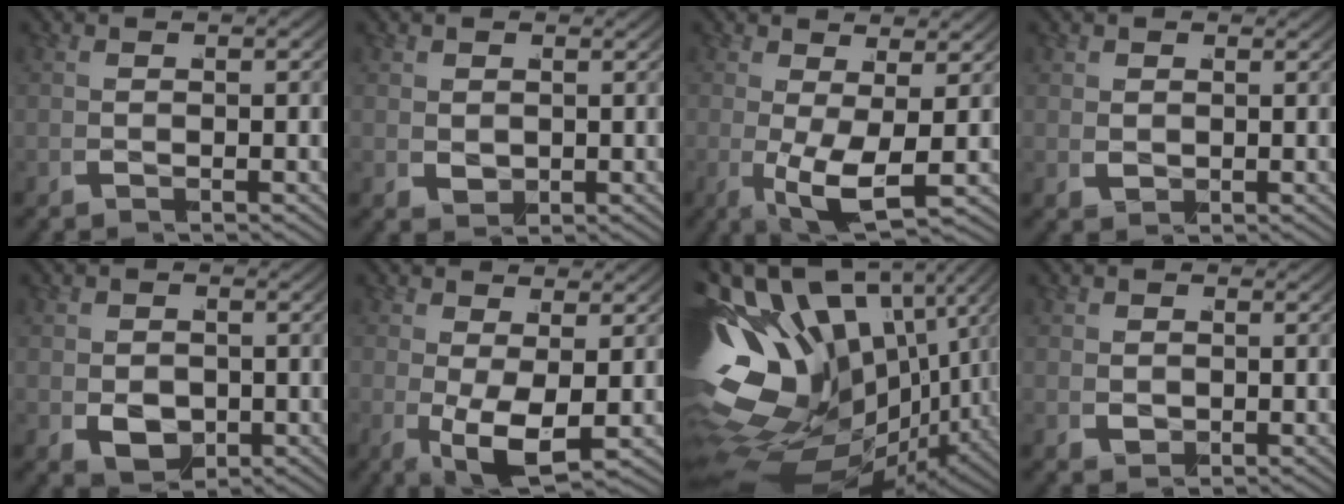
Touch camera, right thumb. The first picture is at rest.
{"total": 1.6, "force": [0.3, 1.3, 0.8], "torque": [-0.015, -0.015, 0.011]}
{"total": 4.9, "force": [-0.5, 2.4, 4.3], "torque": [-0.080, -0.027, -0.006]}
{"total": 1.3, "force": [0.6, 1.0, 0.4], "torque": [-0.010, -0.010, 0.015]}
{"total": 4.0, "force": [-0.8, 3.3, 2.2], "torque": [-0.054, -0.035, -0.005]}
{"total": 4.2, "force": [-0.4, 2.2, 3.6], "torque": [-0.063, -0.025, -0.004]}
{"total": 25.1, "force": [-2.7, 18.3, 17.1], "torque": [-0.323, -0.047, -0.036]}
{"total": 1.5, "force": [0.3, 1.3, 0.7], "torque": [-0.013, -0.013, 0.011]}